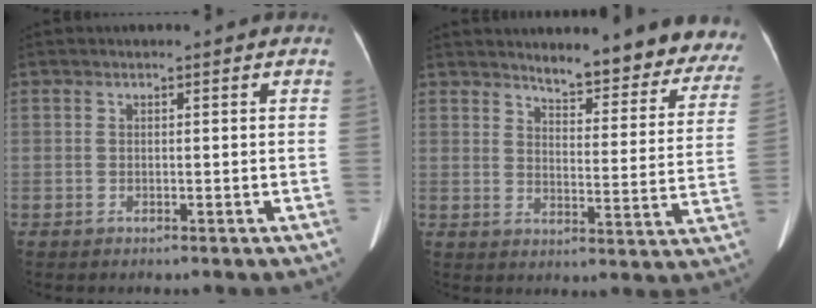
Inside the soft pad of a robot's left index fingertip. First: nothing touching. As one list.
[{"total": 16.1, "force": [15.0, 3.4, 4.9], "torque": [-0.024, -0.056, 0.165]}]